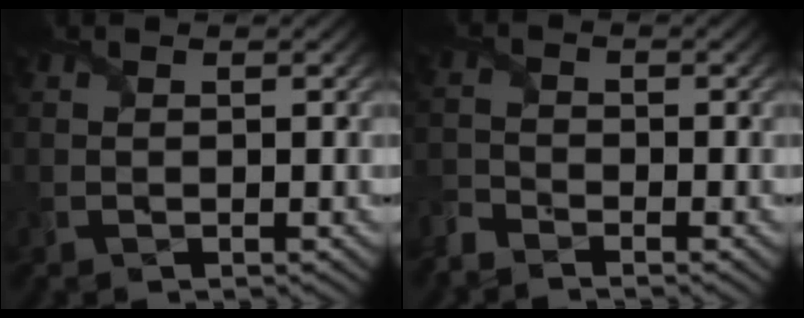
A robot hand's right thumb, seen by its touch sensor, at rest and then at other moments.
{"total": 3.1, "force": [-2.9, 0.7, 0.7], "torque": [-0.022, -0.012, -0.075]}